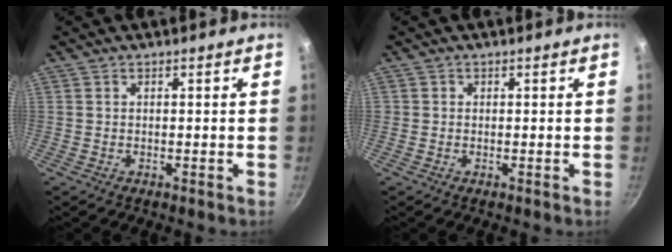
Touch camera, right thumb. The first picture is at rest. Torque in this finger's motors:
{"motor_torque": [-0.06, -0.10, 0.40, 0.17, -0.02]}